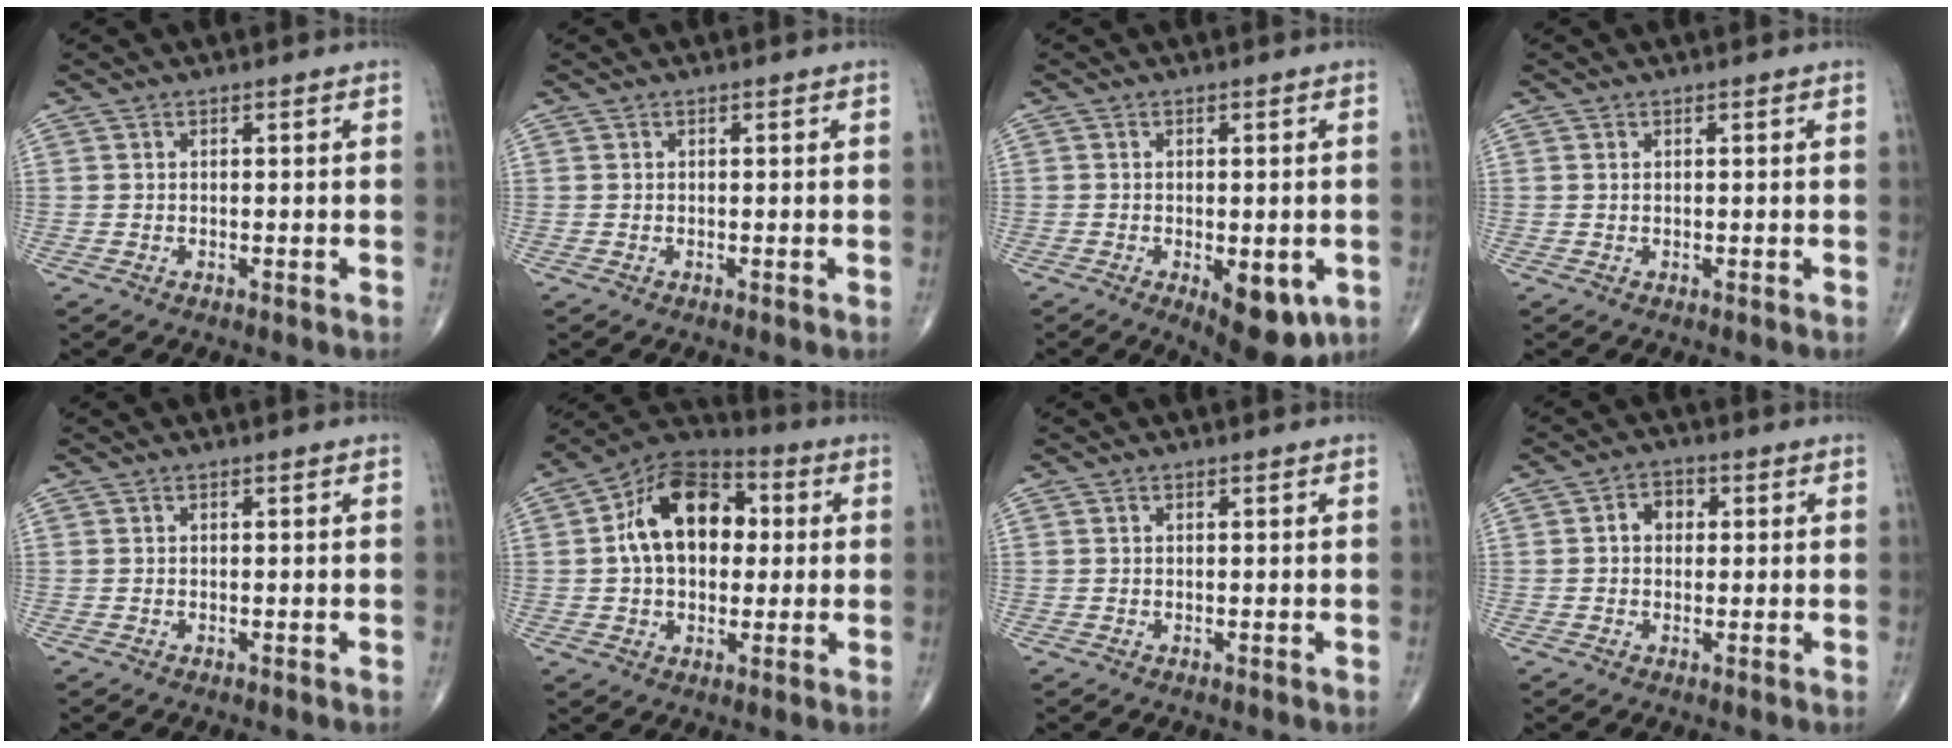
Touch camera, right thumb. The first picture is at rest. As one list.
[{"total": 0.0}, {"total": 9.2, "force": [-3.0, 4.1, 7.6], "torque": [-0.087, -0.012, -0.033]}, {"total": 0.0}, {"total": 0.0}, {"total": 16.4, "force": [2.3, 11.0, 12.0], "torque": [-0.167, 0.023, 0.029]}, {"total": 0.0}, {"total": 3.9, "force": [0.5, 3.1, 2.3], "torque": [-0.018, 0.012, 0.002]}]